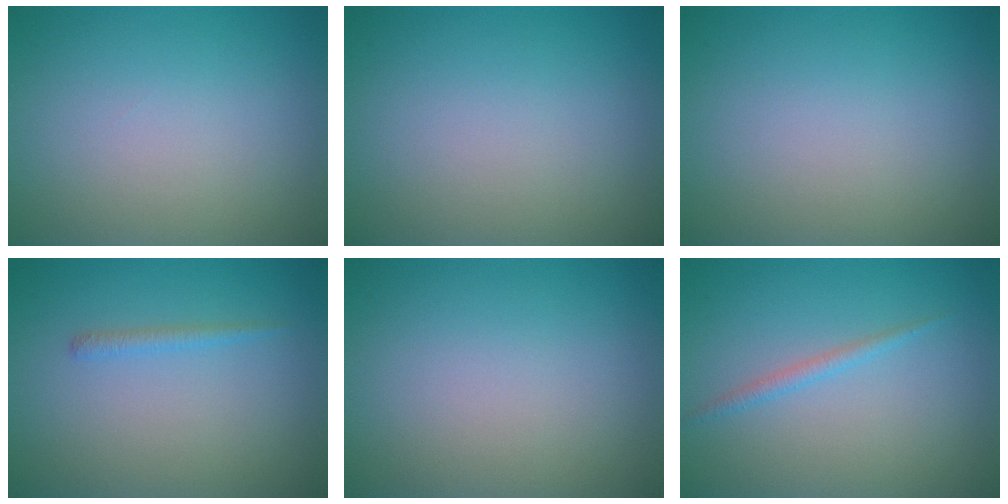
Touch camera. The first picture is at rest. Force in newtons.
{"total": 0.0}
{"total": 0.0}
{"total": 0.9, "press": 0.9, "slide": 0.1}
{"total": 0.0}
{"total": 1.1, "press": 1.1, "slide": 0.0}